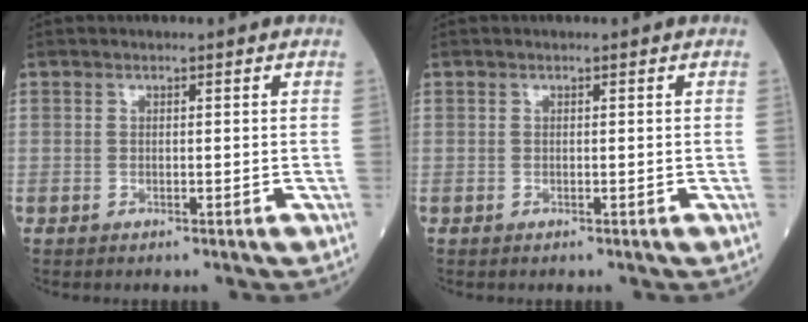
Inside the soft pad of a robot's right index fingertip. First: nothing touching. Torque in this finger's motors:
{"motor_torque": [0.06, 0.01, 0.00, -0.01]}